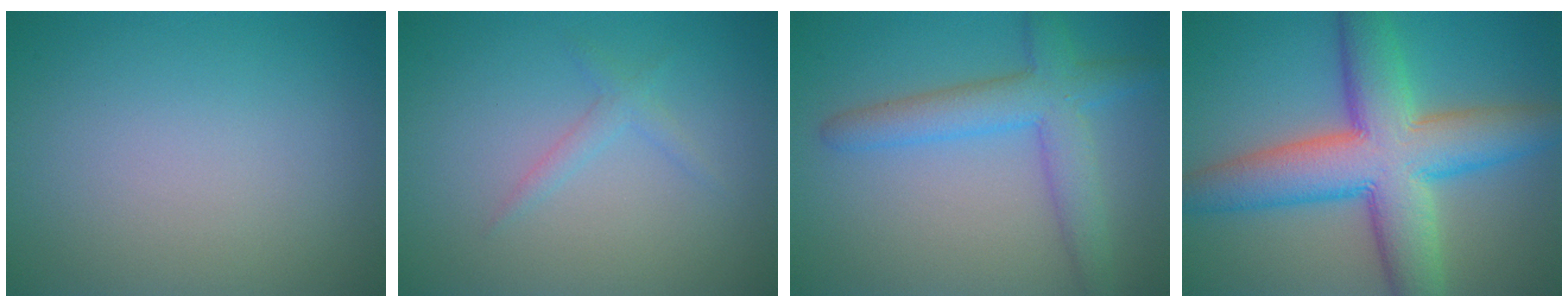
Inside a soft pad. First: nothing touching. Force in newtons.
{"total": 1.3, "press": 1.2, "slide": 0.1}
{"total": 4.9, "press": 4.9, "slide": 0.3}
{"total": 10.8, "press": 10.8, "slide": 0.3}